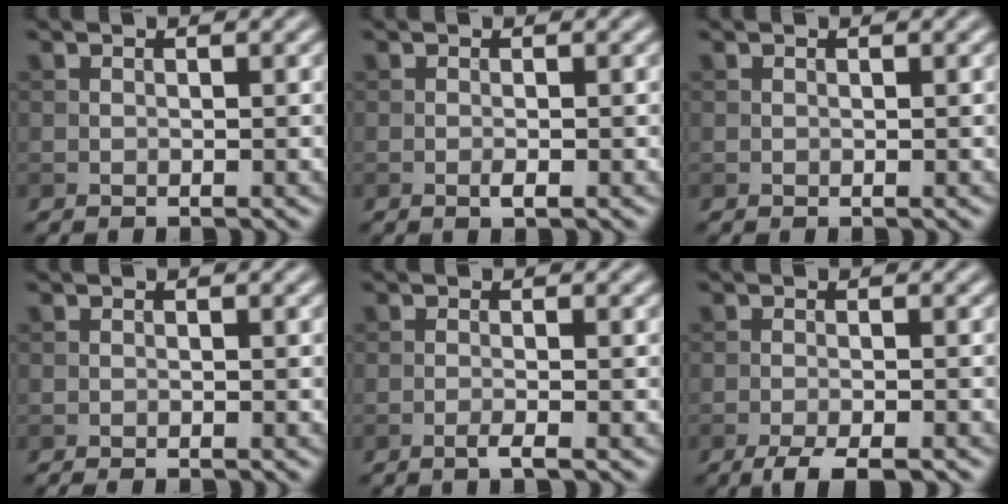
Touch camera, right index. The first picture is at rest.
{"total": 0.8, "force": [-0.3, 0.1, 0.7], "torque": [-0.014, -0.002, -0.006]}
{"total": 0.0}
{"total": 0.8, "force": [-0.6, 0.1, 0.4], "torque": [-0.001, 0.002, -0.011]}
{"total": 1.4, "force": [-0.7, 0.2, 1.2], "torque": [-0.017, 0.003, -0.019]}
{"total": 3.4, "force": [-2.4, 0.6, 2.3], "torque": [-0.040, -0.001, -0.046]}